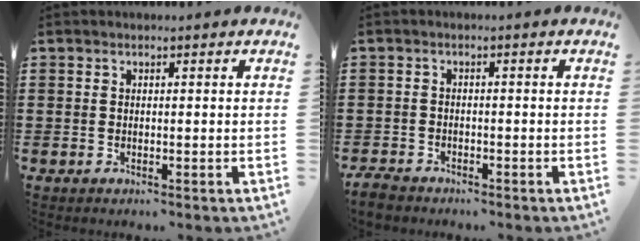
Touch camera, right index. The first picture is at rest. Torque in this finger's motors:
{"motor_torque": [-0.43, 0.46, -0.18, -0.21]}